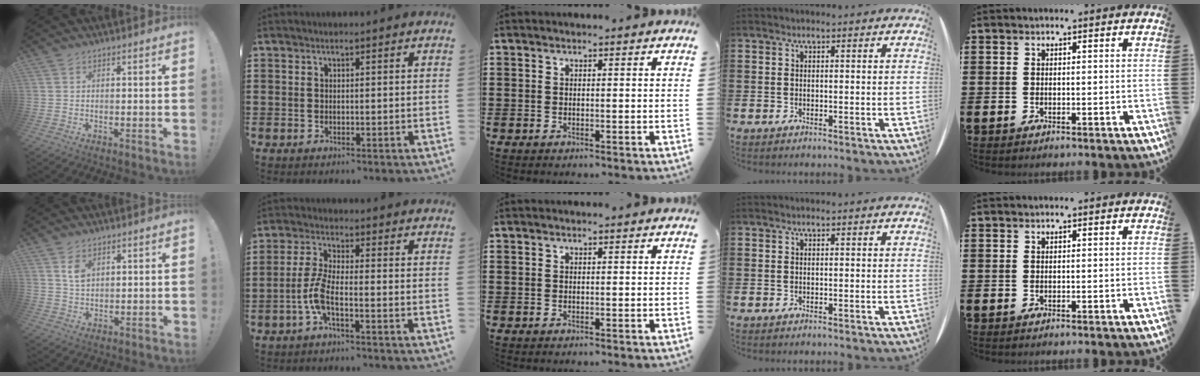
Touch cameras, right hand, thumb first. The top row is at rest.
{"thumb": {"total": 4.5, "force": [2.1, 3.0, 2.7], "torque": [-0.029, -0.011, 0.033]}, "index": {"total": 5.5, "force": [-2.4, 1.4, 4.7], "torque": [-0.122, -0.013, -0.054]}}